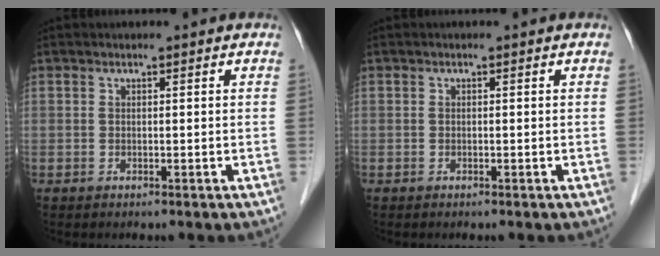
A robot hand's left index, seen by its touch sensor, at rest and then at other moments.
{"total": 0.0}